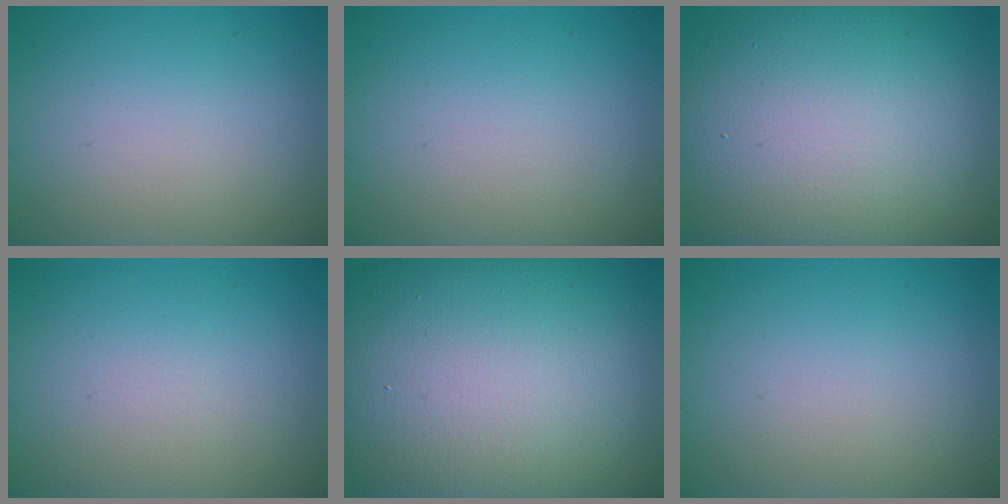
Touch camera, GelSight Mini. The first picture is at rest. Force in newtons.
{"total": 0.0}
{"total": 16.6, "press": 16.6, "slide": 0.9}
{"total": 0.0}
{"total": 20.7, "press": 20.7, "slide": 0.9}
{"total": 0.0}